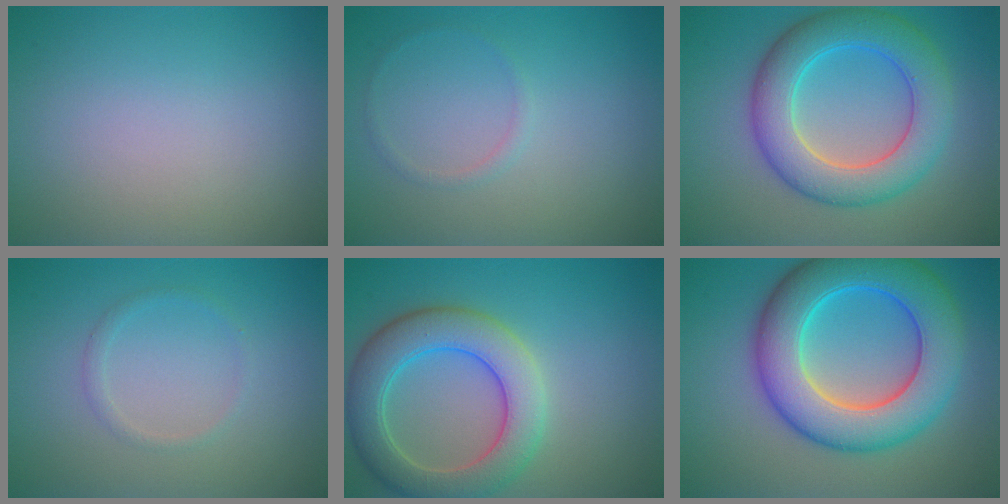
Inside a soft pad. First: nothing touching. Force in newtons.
{"total": 0.8, "press": 0.8, "slide": 0.1}
{"total": 7.4, "press": 7.4, "slide": 0.1}
{"total": 1.0, "press": 1.0, "slide": 0.0}
{"total": 6.9, "press": 6.8, "slide": 0.4}
{"total": 10.5, "press": 10.5, "slide": 0.0}